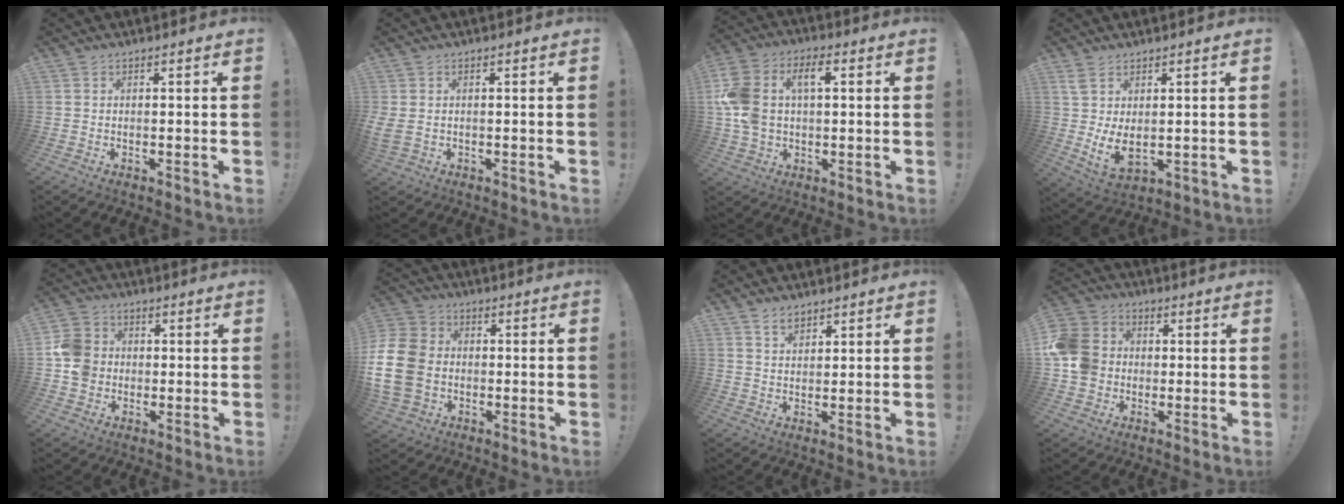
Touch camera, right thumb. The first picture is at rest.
{"total": 2.6, "force": [0.7, 1.6, 1.9], "torque": [-0.039, -0.003, 0.012]}
{"total": 13.9, "force": [2.6, 9.5, 9.8], "torque": [-0.210, 0.003, 0.045]}
{"total": 7.4, "force": [2.0, 3.2, 6.4], "torque": [-0.115, -0.033, 0.039]}
{"total": 9.8, "force": [-0.6, 8.9, 4.2], "torque": [-0.075, 0.014, -0.010]}
{"total": 16.0, "force": [-1.9, 12.6, 9.8], "torque": [-0.183, 0.020, -0.033]}
{"total": 4.2, "force": [3.3, 2.2, 1.4], "torque": [-0.017, -0.019, 0.059]}
{"total": 12.2, "force": [-0.5, 11.0, 5.1], "torque": [-0.089, 0.020, -0.003]}